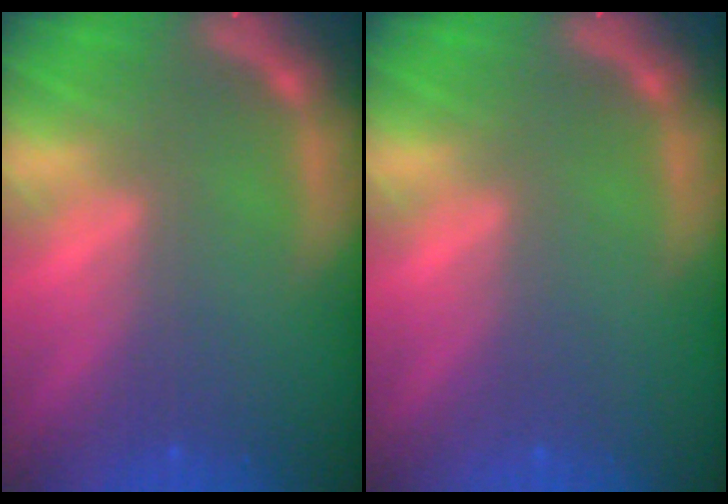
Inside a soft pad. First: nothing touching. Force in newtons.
{"total": 0.0}